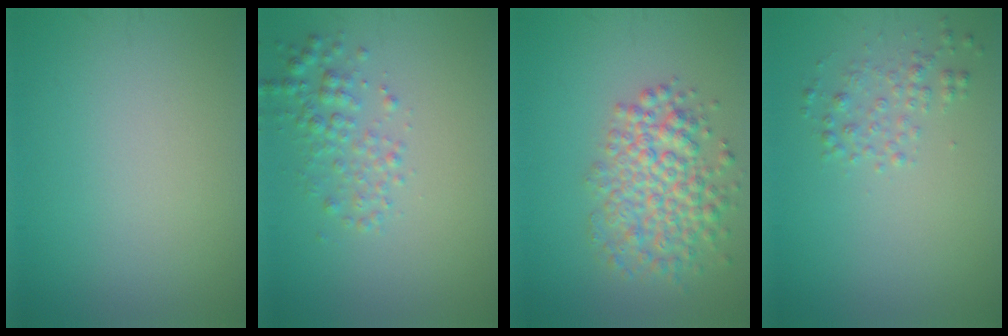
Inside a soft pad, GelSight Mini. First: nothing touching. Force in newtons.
{"total": 2.5, "press": 2.5, "slide": 0.1}
{"total": 5.2, "press": 5.2, "slide": 0.2}
{"total": 1.7, "press": 1.7, "slide": 0.1}